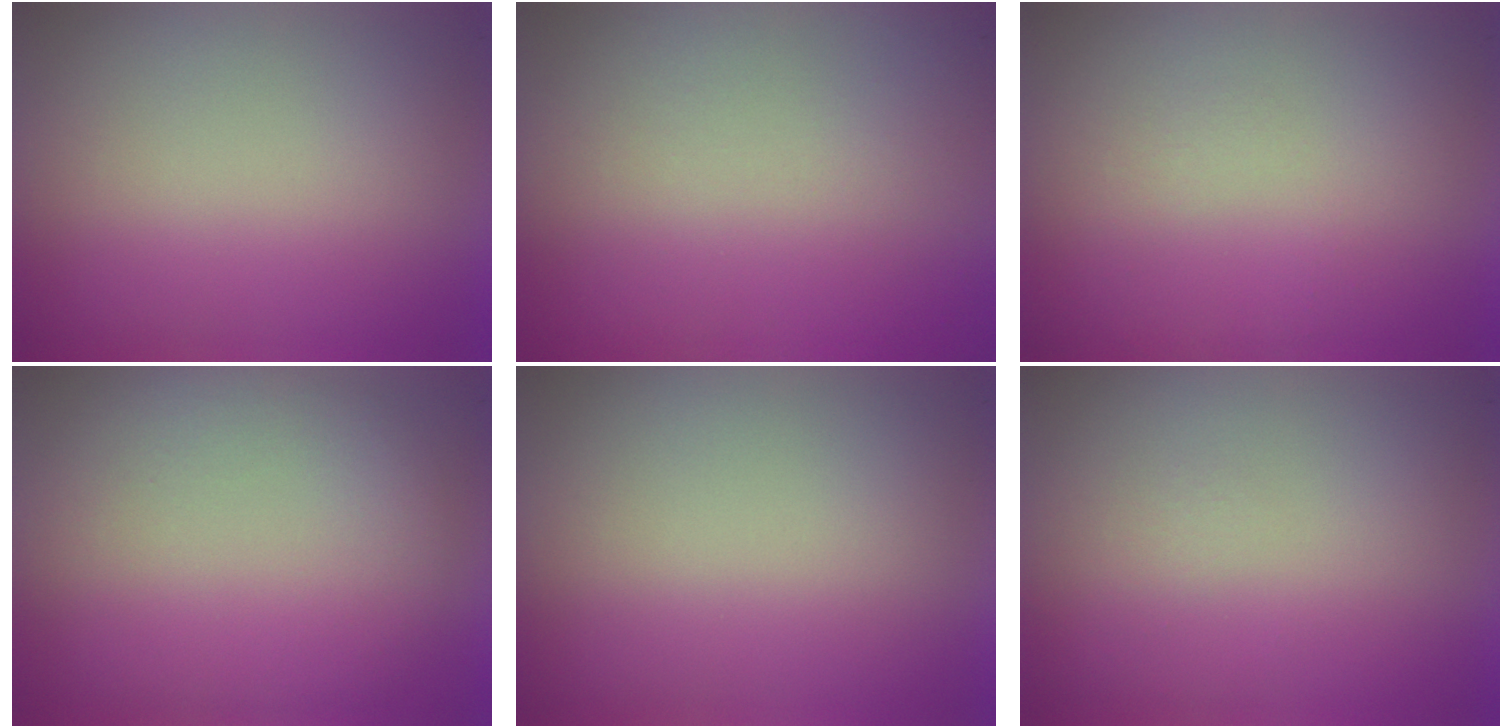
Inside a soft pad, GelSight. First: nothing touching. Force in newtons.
{"total": 6.0}
{"total": 1.0}
{"total": 2.2}
{"total": 0.0}
{"total": 1.0}